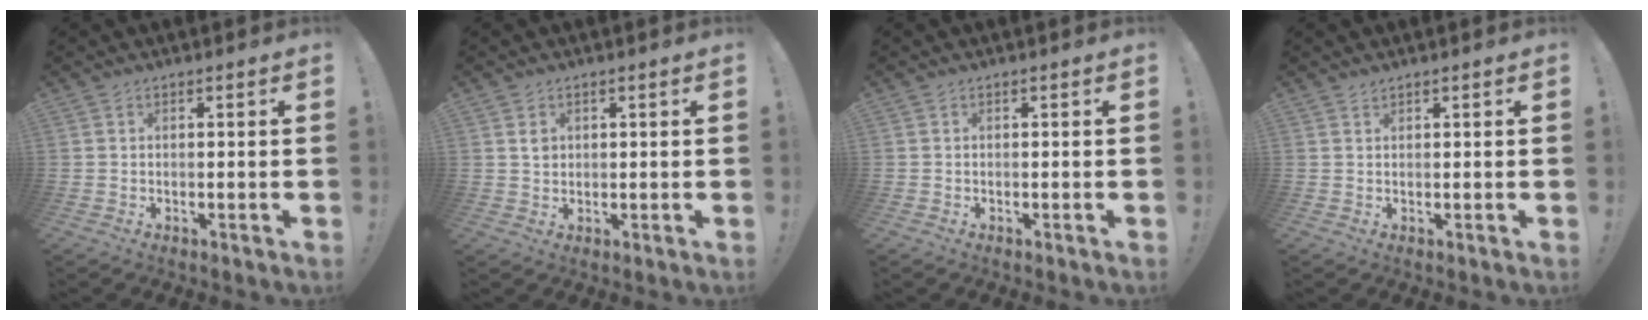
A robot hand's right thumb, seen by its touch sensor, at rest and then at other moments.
{"total": 2.2, "force": [0.9, 1.8, 0.9], "torque": [0.003, -0.006, 0.012]}
{"total": 0.7, "force": [-0.2, 0.7, -0.1], "torque": [0.003, 0.000, -0.003]}
{"total": 0.9, "force": [0.8, 0.2, 0.2], "torque": [0.001, -0.004, 0.014]}